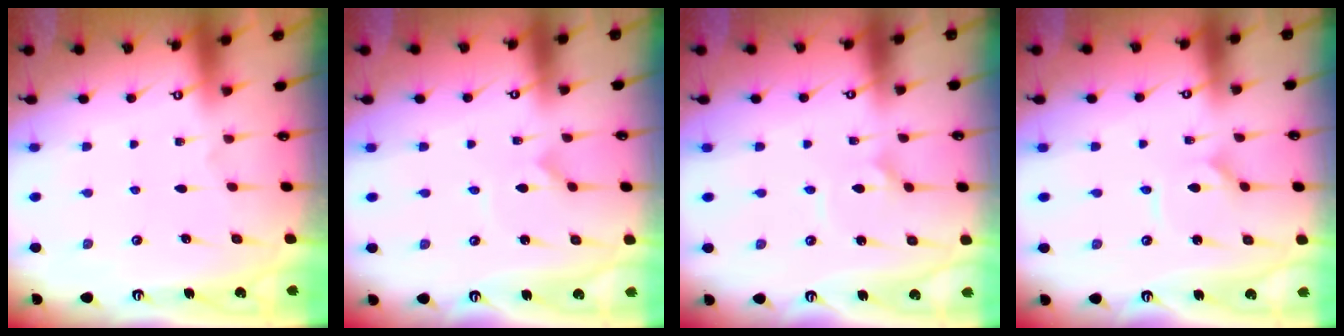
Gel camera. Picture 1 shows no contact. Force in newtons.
{"total": 0.0}
{"total": 2.1, "press": 2.1, "slide": 0.1}
{"total": 1.2, "press": 1.2, "slide": 0.0}